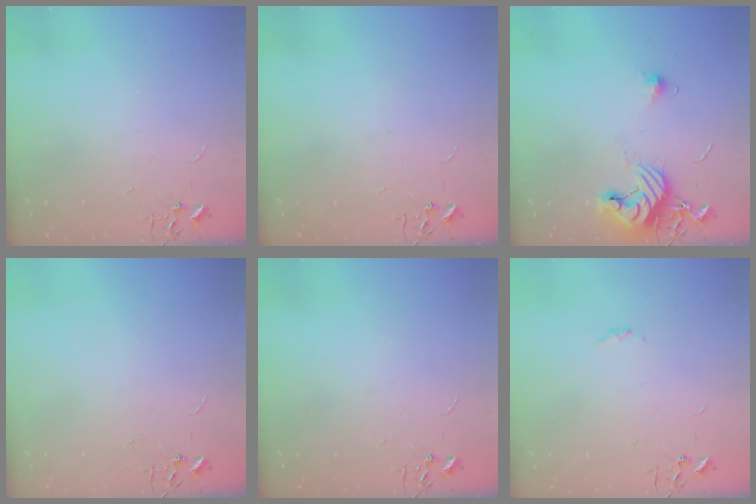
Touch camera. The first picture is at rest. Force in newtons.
{"total": 0.0}
{"total": 11.3, "press": 11.2, "slide": 1.3}
{"total": 0.0}
{"total": 0.0}
{"total": 1.7, "press": 1.6, "slide": 0.4}